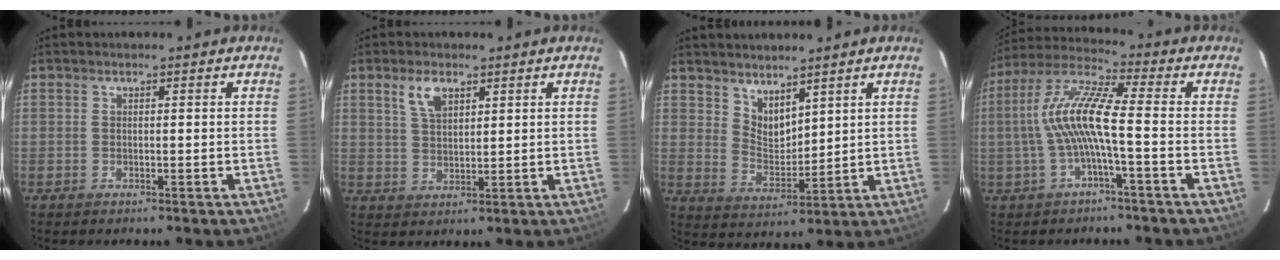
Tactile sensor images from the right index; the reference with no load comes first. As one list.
[{"total": 5.0, "force": [2.8, 2.5, 3.3], "torque": [-0.061, 0.009, 0.056]}, {"total": 6.1, "force": [4.8, 2.8, 2.5], "torque": [-0.038, -0.004, 0.096]}, {"total": 10.7, "force": [-1.5, 1.2, 10.5], "torque": [-0.220, 0.015, -0.030]}]